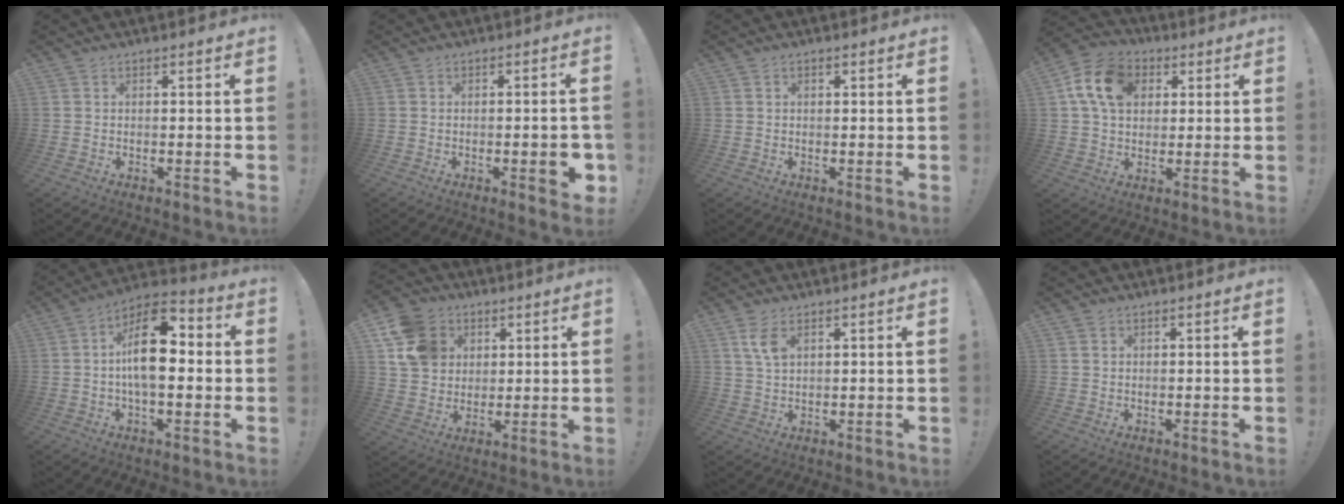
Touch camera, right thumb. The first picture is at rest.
{"total": 5.2, "force": [-1.5, 1.2, 4.8], "torque": [-0.058, 0.002, -0.021]}
{"total": 0.6, "force": [0.3, 0.5, 0.3], "torque": [0.001, 0.000, 0.003]}
{"total": 14.3, "force": [4.5, 10.6, 8.6], "torque": [-0.143, 0.001, 0.088]}
{"total": 16.3, "force": [0.6, 8.4, 13.9], "torque": [-0.228, 0.011, 0.002]}
{"total": 13.5, "force": [4.7, 11.5, 5.4], "torque": [-0.086, -0.016, 0.098]}
{"total": 5.2, "force": [2.4, 2.4, 3.9], "torque": [-0.073, -0.011, 0.040]}
{"total": 1.0, "force": [0.6, 0.6, 0.5], "torque": [-0.004, -0.001, 0.010]}